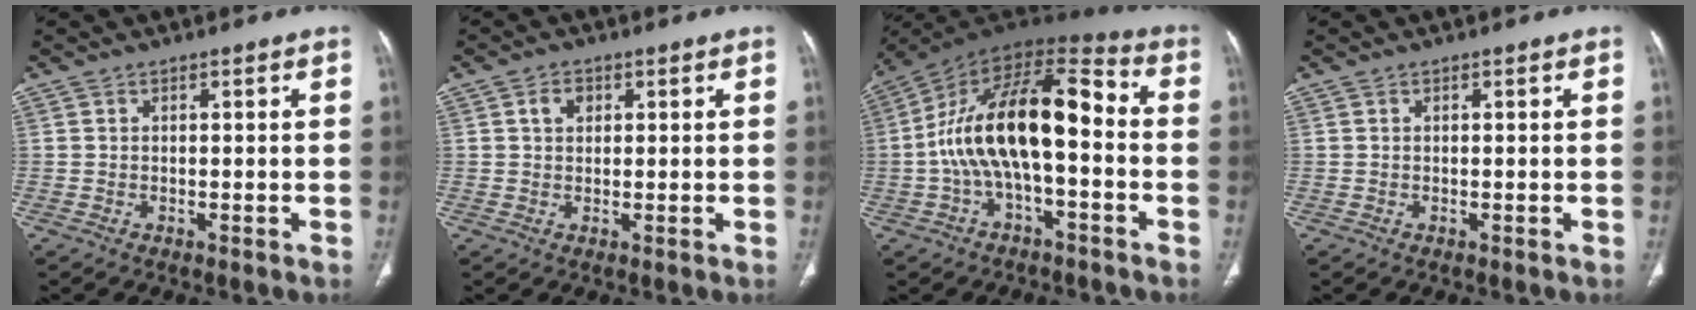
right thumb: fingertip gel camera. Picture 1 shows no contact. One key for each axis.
{"total": 2.8, "fx": 1.0, "fy": 2.1, "fz": 1.6, "tx": -0.020, "ty": 0.002, "tz": 0.017}
{"total": 18.9, "fx": -1.9, "fy": 8.5, "fz": 16.8, "tx": -0.289, "ty": 0.059, "tz": -0.037}
{"total": 0.0}